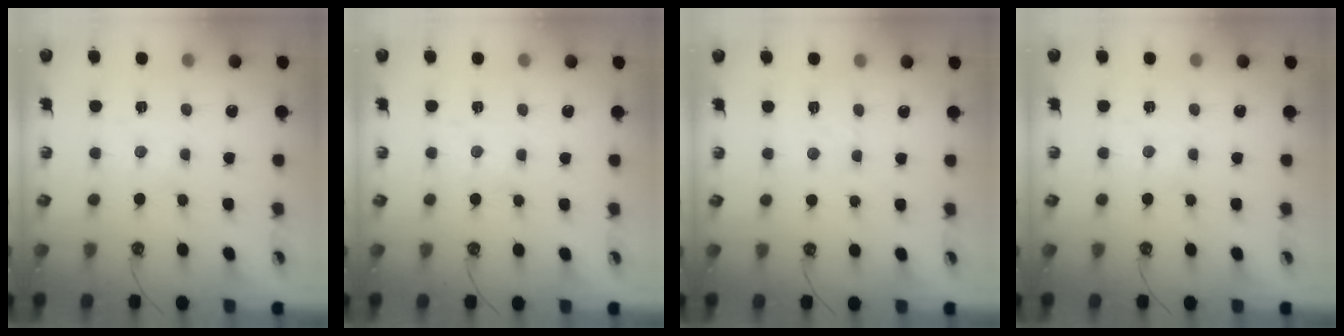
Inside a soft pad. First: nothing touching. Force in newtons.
{"total": 2.0, "press": 2.0, "slide": 0.3}
{"total": 2.4, "press": 2.4, "slide": 0.2}
{"total": 0.0}